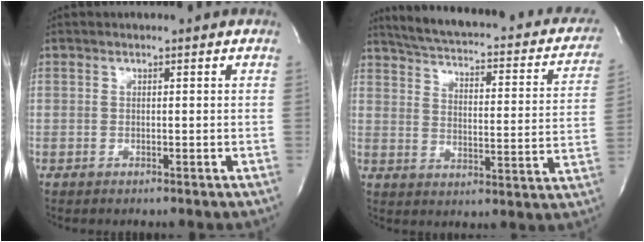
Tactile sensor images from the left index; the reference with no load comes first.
{"total": 23.4, "force": [18.8, 6.8, 12.2], "torque": [-0.170, -0.001, 0.221]}